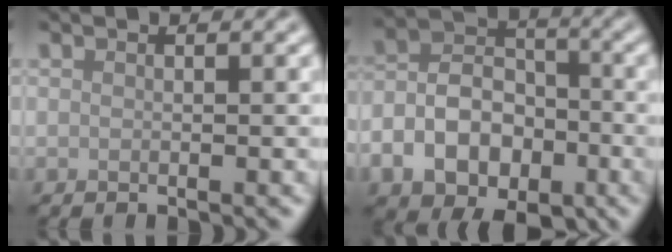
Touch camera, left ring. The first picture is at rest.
{"total": 7.6, "force": [-2.8, 5.2, 4.8], "torque": [-0.084, -0.005, -0.056]}